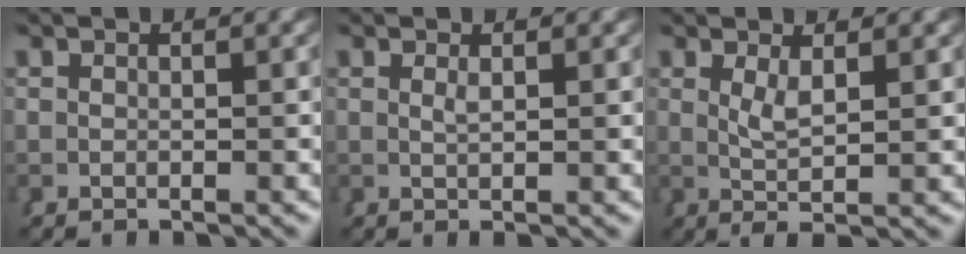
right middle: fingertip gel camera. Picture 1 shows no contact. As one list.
[{"total": 1.1, "force": [0.4, -0.8, 0.6], "torque": [-0.006, -0.008, 0.014]}, {"total": 2.6, "force": [0.7, -0.5, 2.4], "torque": [-0.041, -0.013, 0.023]}]